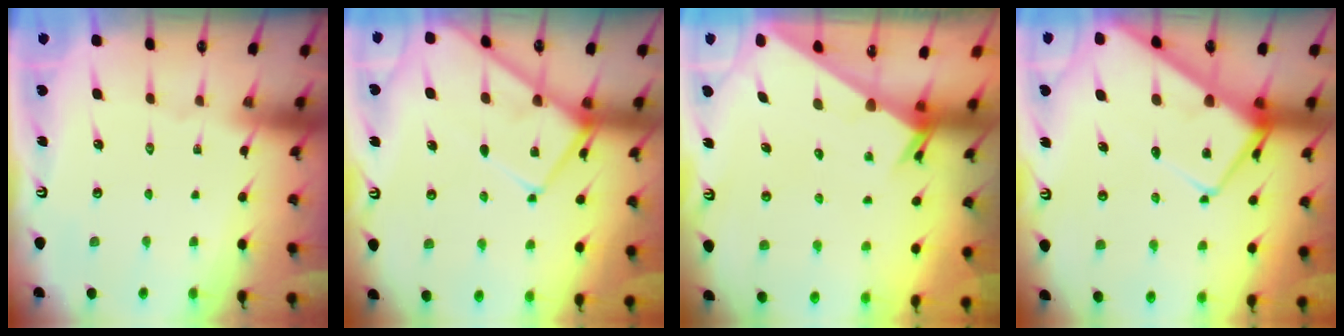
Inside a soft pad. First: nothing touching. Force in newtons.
{"total": 10.8, "press": 10.8, "slide": 1.2}
{"total": 2.0, "press": 2.0, "slide": 0.1}
{"total": 13.1, "press": 13.0, "slide": 0.6}